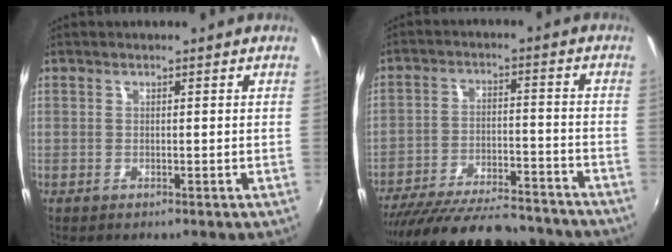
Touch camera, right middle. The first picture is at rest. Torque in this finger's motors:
{"motor_torque": [1.07, -1.07, 0.54, 0.11]}